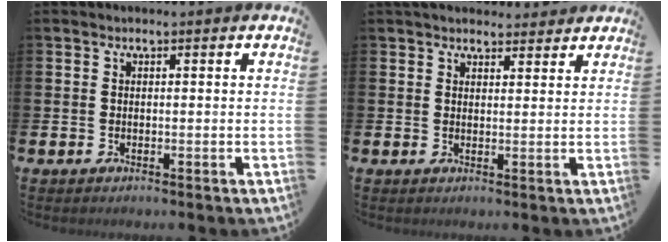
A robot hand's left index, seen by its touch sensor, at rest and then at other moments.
{"total": 3.0, "force": [2.9, 1.0, 0.2], "torque": [-0.001, -0.012, 0.050]}